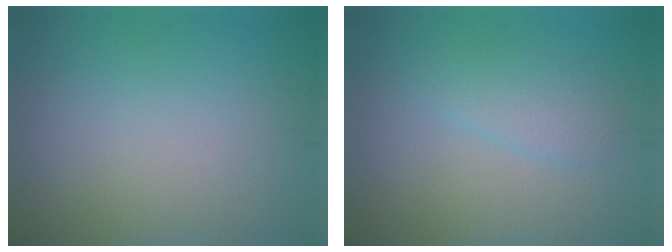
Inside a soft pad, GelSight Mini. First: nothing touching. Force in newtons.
{"total": 2.0, "press": 2.0, "slide": 0.1}